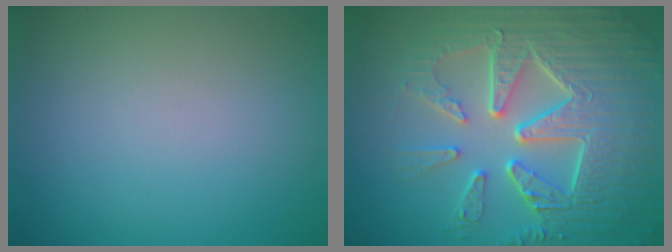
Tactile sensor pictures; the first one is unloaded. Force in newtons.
{"total": 10.1, "press": 6.8, "slide": 7.5}